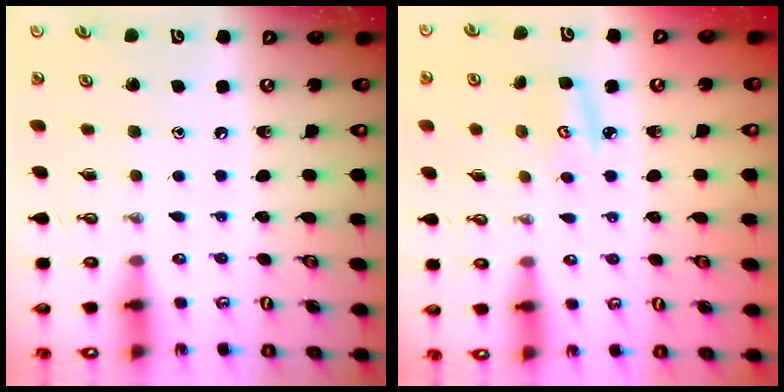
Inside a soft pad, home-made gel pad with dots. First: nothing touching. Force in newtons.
{"total": 4.0, "press": 4.0, "slide": 0.4}